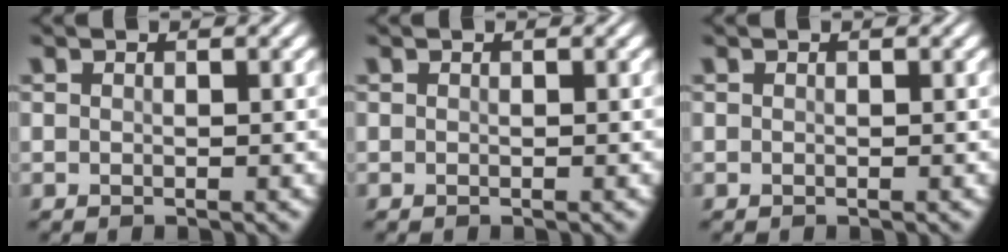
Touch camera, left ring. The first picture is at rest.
{"total": 0.0}
{"total": 0.0}